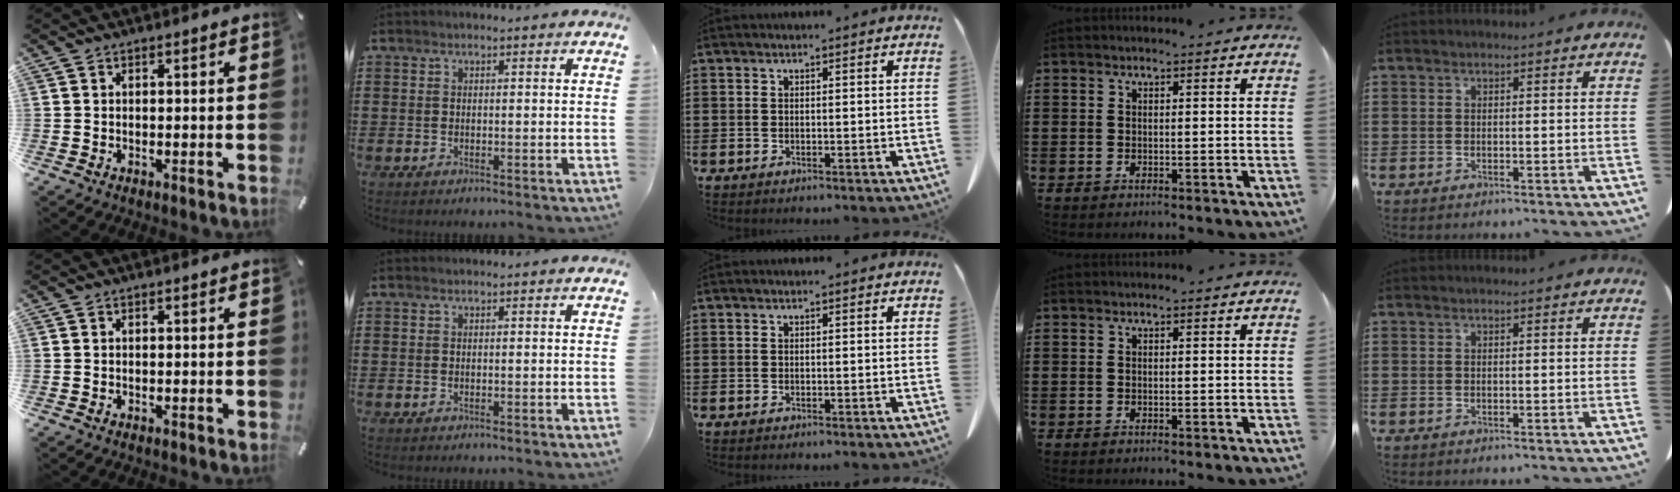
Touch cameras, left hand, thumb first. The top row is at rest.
{}